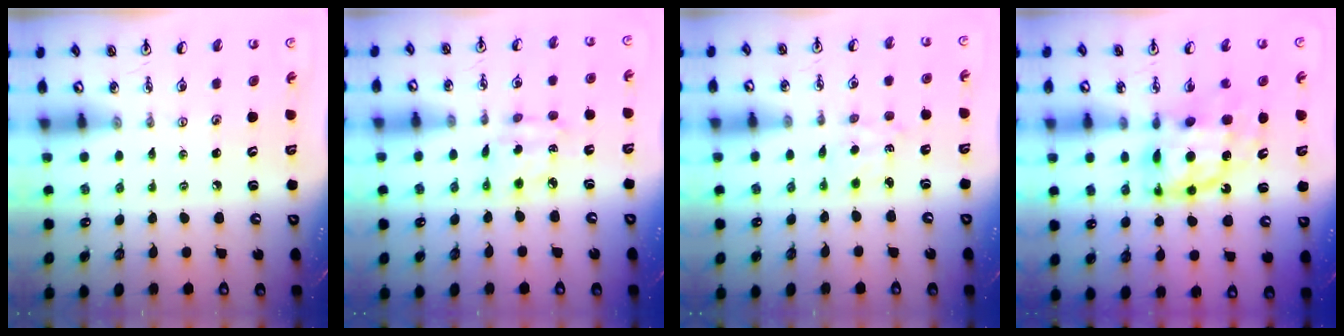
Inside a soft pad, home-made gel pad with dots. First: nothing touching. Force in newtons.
{"total": 4.3, "press": 4.3, "slide": 0.1}
{"total": 2.3, "press": 2.3, "slide": 0.3}
{"total": 11.5, "press": 11.5, "slide": 1.0}